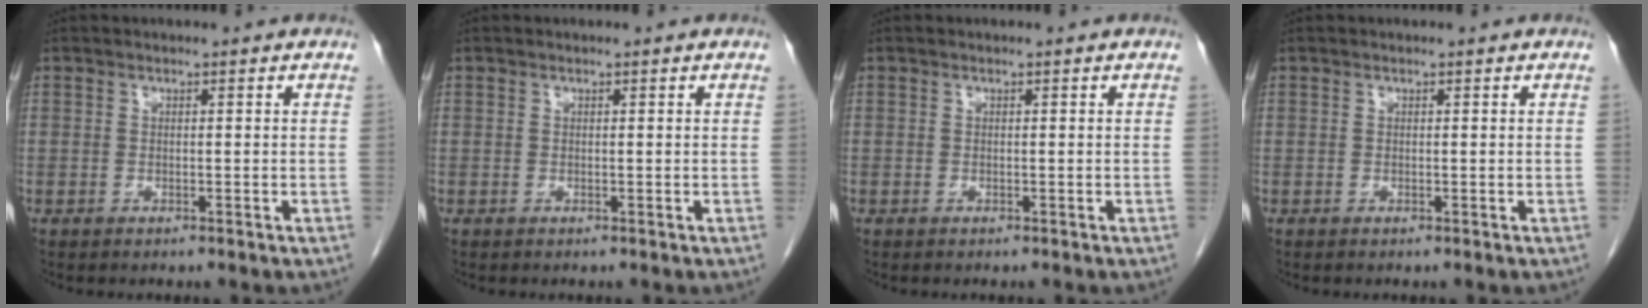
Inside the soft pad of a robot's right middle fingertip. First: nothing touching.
{"total": 0.0}
{"total": 0.0}
{"total": 0.0}